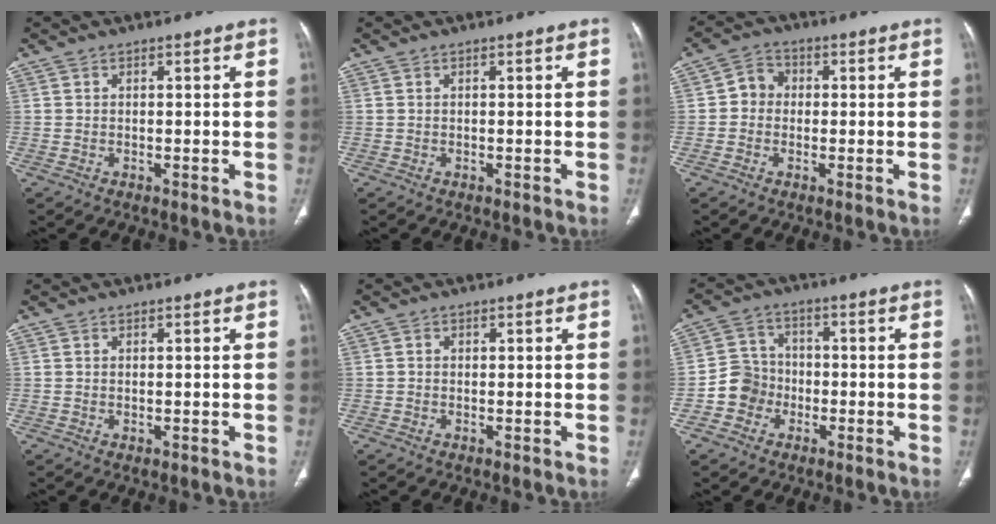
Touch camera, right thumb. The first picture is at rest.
{"total": 0.0}
{"total": 4.4, "force": [-0.1, 4.0, 1.9], "torque": [-0.010, 0.013, -0.013]}
{"total": 0.0}
{"total": 0.5, "force": [0.1, 0.5, 0.1], "torque": [0.003, 0.002, 0.000]}
{"total": 6.7, "force": [-2.3, 6.1, 1.5], "torque": [0.001, 0.023, -0.048]}